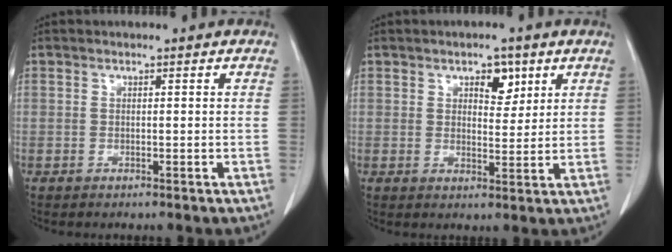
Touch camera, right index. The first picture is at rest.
{"total": 4.2, "force": [2.3, 2.2, 2.8], "torque": [-0.038, 0.004, 0.034]}